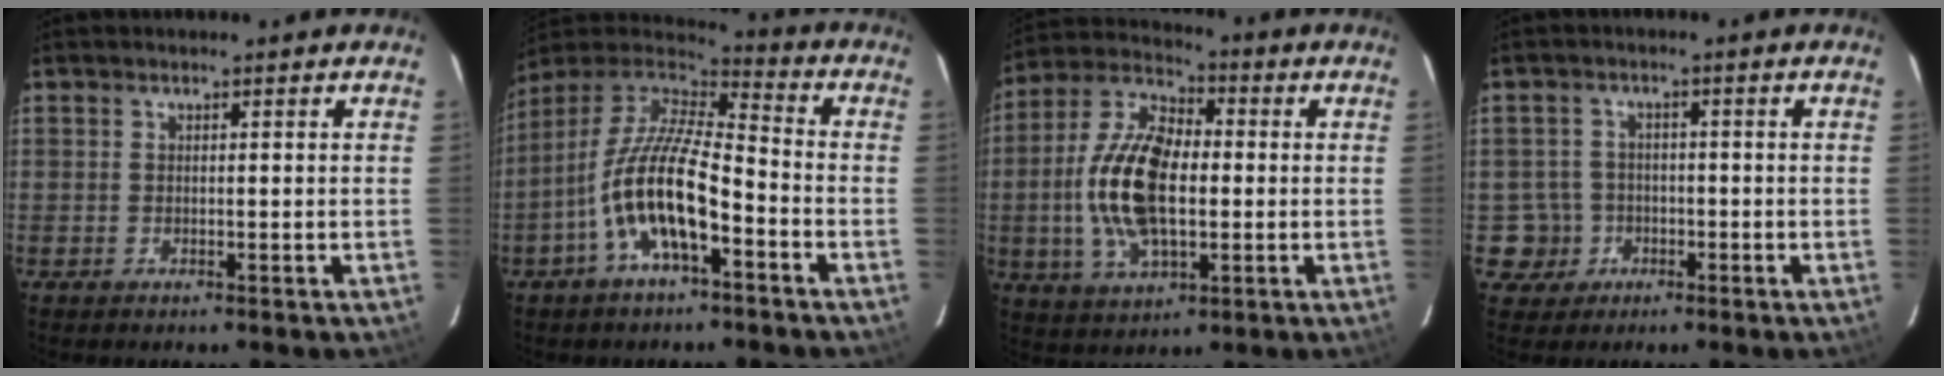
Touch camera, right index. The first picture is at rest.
{"total": 16.0, "force": [-6.3, 5.2, 13.7], "torque": [-0.269, -0.003, -0.127]}
{"total": 16.9, "force": [-1.3, 8.5, 14.5], "torque": [-0.302, 0.009, -0.026]}
{"total": 5.1, "force": [-1.6, 4.8, 0.1], "torque": [-0.010, 0.026, -0.023]}